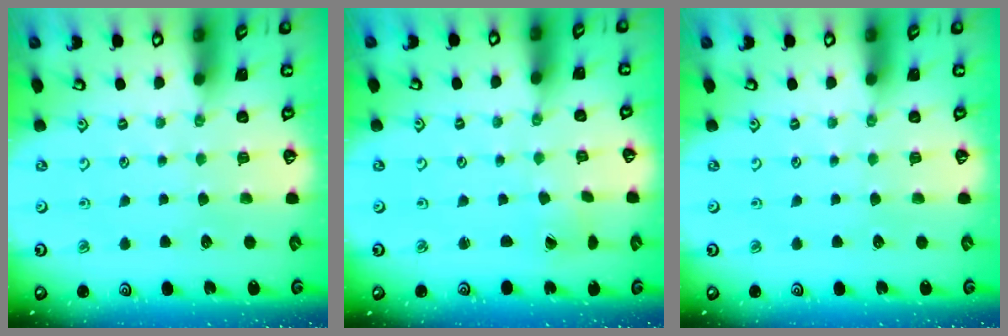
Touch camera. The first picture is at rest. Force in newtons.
{"total": 0.8, "press": 0.8, "slide": 0.0}
{"total": 0.0}